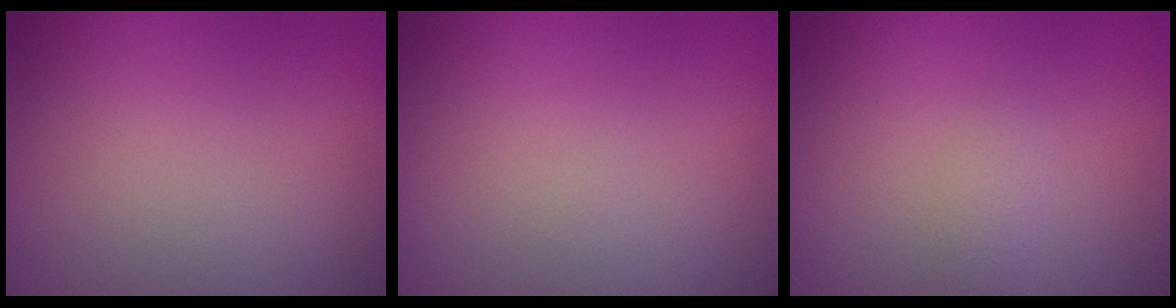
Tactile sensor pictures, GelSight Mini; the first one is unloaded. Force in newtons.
{"total": 0.0}
{"total": 1.1, "press": 1.1, "slide": 0.0}